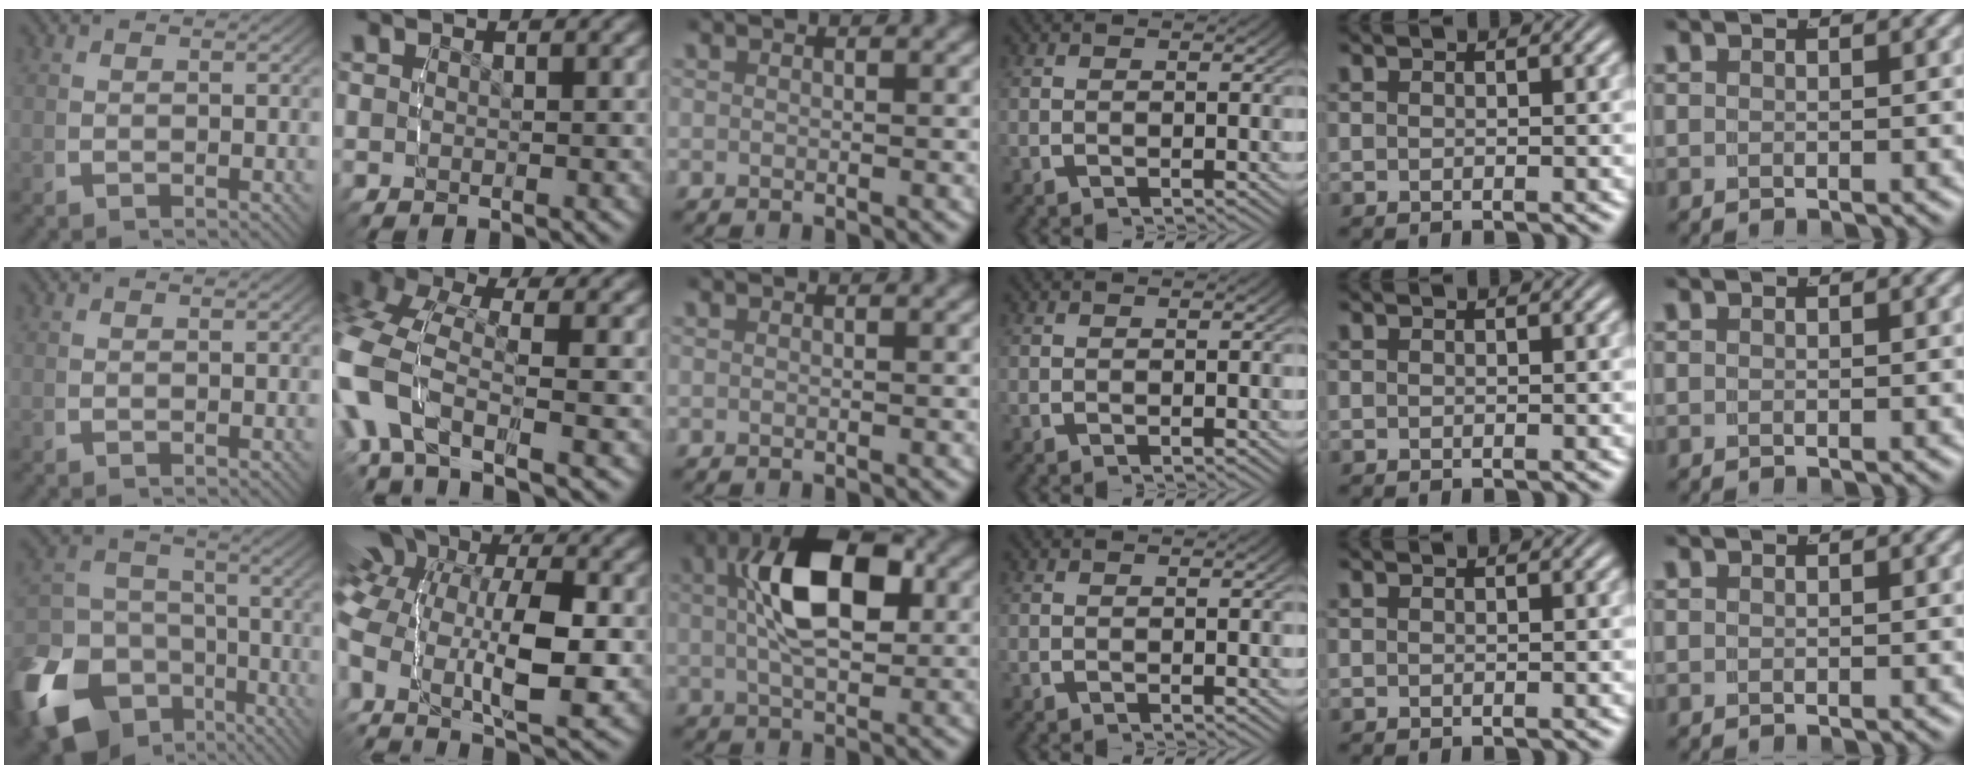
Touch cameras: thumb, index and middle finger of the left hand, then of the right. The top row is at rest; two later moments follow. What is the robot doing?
{"motion": "lift_and_place", "object": "bottle cap"}